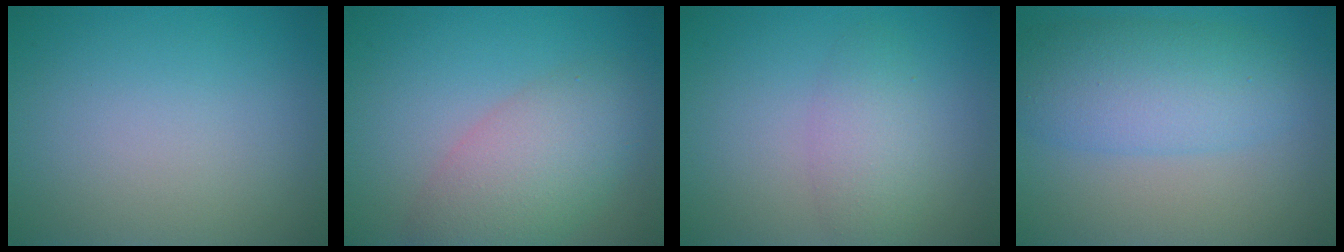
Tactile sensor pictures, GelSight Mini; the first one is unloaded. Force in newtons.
{"total": 5.7, "press": 5.7, "slide": 0.3}
{"total": 2.7, "press": 2.7, "slide": 0.1}
{"total": 6.0, "press": 6.0, "slide": 0.1}